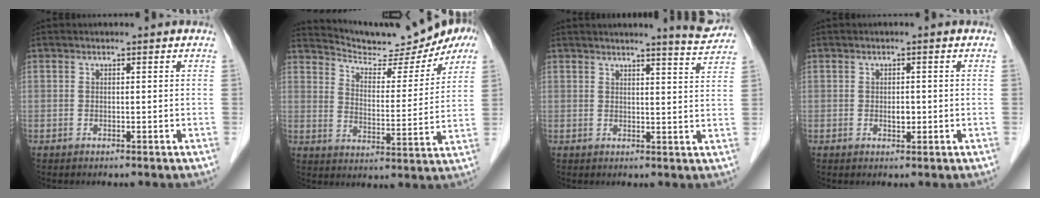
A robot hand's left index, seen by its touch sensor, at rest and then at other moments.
{"total": 16.1, "force": [14.6, 3.3, 5.8], "torque": [-0.086, -0.006, 0.200]}
{"total": 5.2, "force": [5.1, -0.3, 1.2], "torque": [-0.022, -0.023, 0.049]}
{"total": 1.4, "force": [-0.3, 0.8, 1.1], "torque": [-0.018, 0.000, -0.002]}